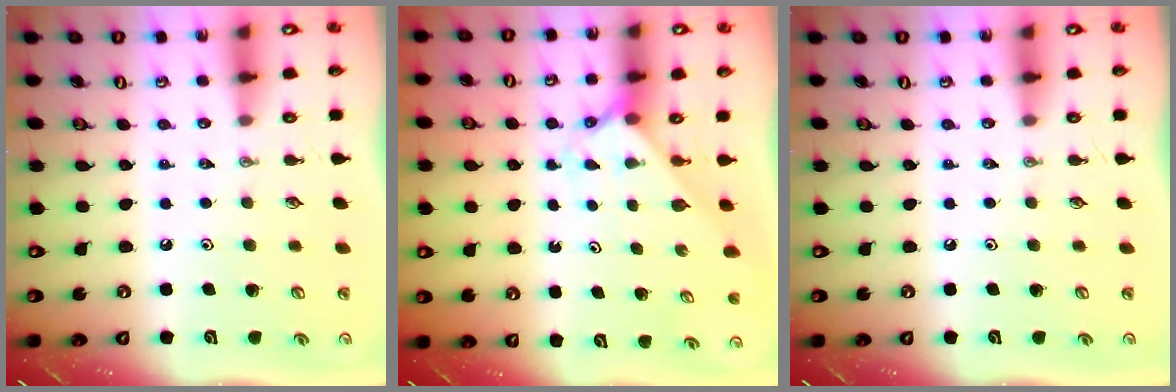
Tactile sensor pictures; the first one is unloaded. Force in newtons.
{"total": 2.4, "press": 2.4, "slide": 0.2}
{"total": 0.0}